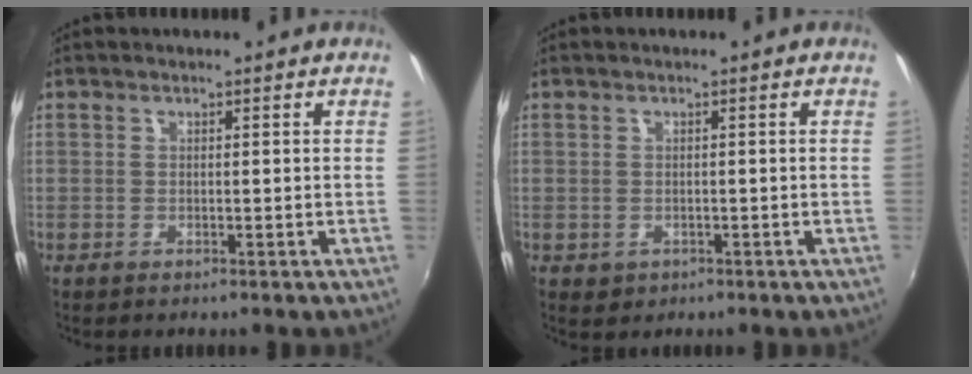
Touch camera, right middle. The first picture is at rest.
{"total": 1.6, "force": [-0.4, 1.4, 0.6], "torque": [-0.011, -0.003, -0.003]}